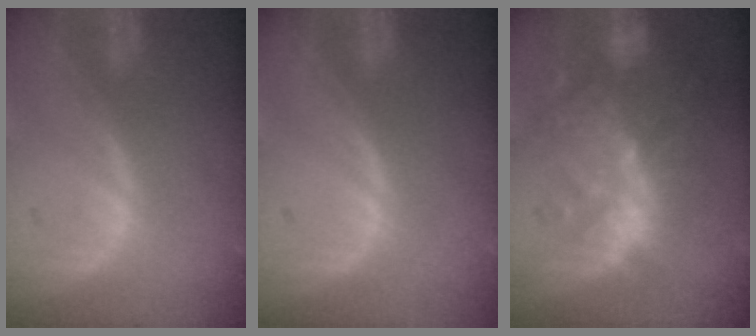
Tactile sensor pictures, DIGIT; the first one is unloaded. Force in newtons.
{"total": 0.0}
{"total": 11.2, "press": 9.9, "slide": 5.2}